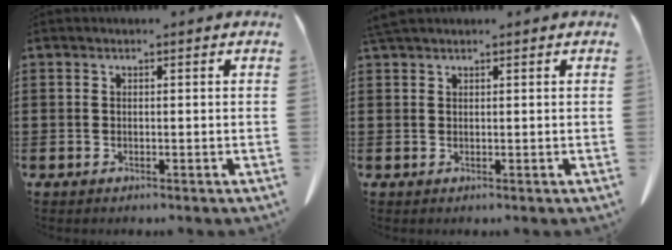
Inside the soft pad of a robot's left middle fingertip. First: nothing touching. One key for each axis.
{"total": 1.4, "fx": 1.2, "fy": 0.3, "fz": 0.6, "tx": -0.016, "ty": 0.000, "tz": 0.024}